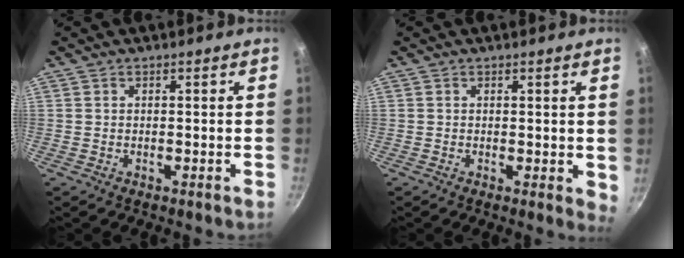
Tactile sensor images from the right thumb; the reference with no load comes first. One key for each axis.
{"total": 2.3, "fx": 0.6, "fy": 1.2, "fz": 1.9, "tx": -0.019, "ty": -0.004, "tz": 0.007}